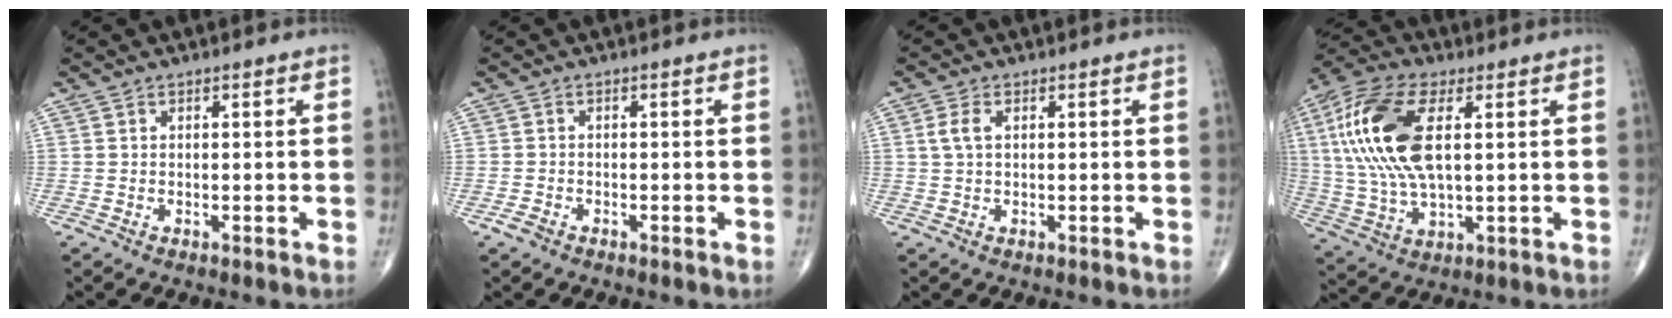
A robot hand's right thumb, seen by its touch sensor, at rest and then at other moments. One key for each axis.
{"total": 1.5, "fx": -1.0, "fy": 0.8, "fz": 0.8, "tx": -0.017, "ty": 0.000, "tz": -0.021}
{"total": 2.6, "fx": 0.6, "fy": 1.4, "fz": 2.1, "tx": -0.055, "ty": 0.011, "tz": 0.014}
{"total": 18.5, "fx": 3.9, "fy": 8.4, "fz": 16.0, "tx": -0.354, "ty": 0.005, "tz": 0.071}